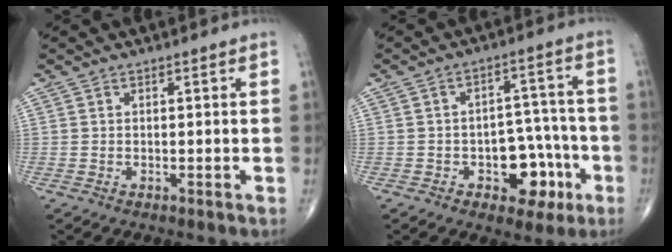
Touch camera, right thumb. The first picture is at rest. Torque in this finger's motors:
{"motor_torque": [2.66, 1.93, 0.49, -0.55, 0.03]}